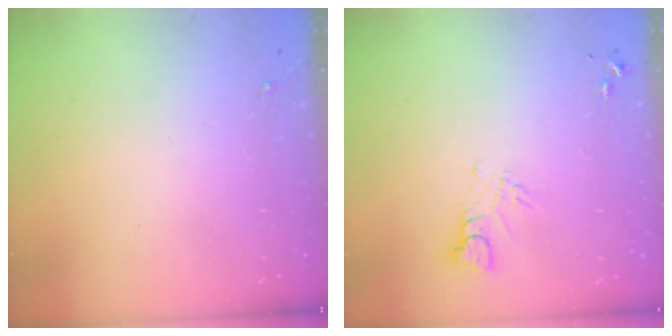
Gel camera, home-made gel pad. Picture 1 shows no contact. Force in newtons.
{"total": 3.9, "press": 3.9, "slide": 0.4}